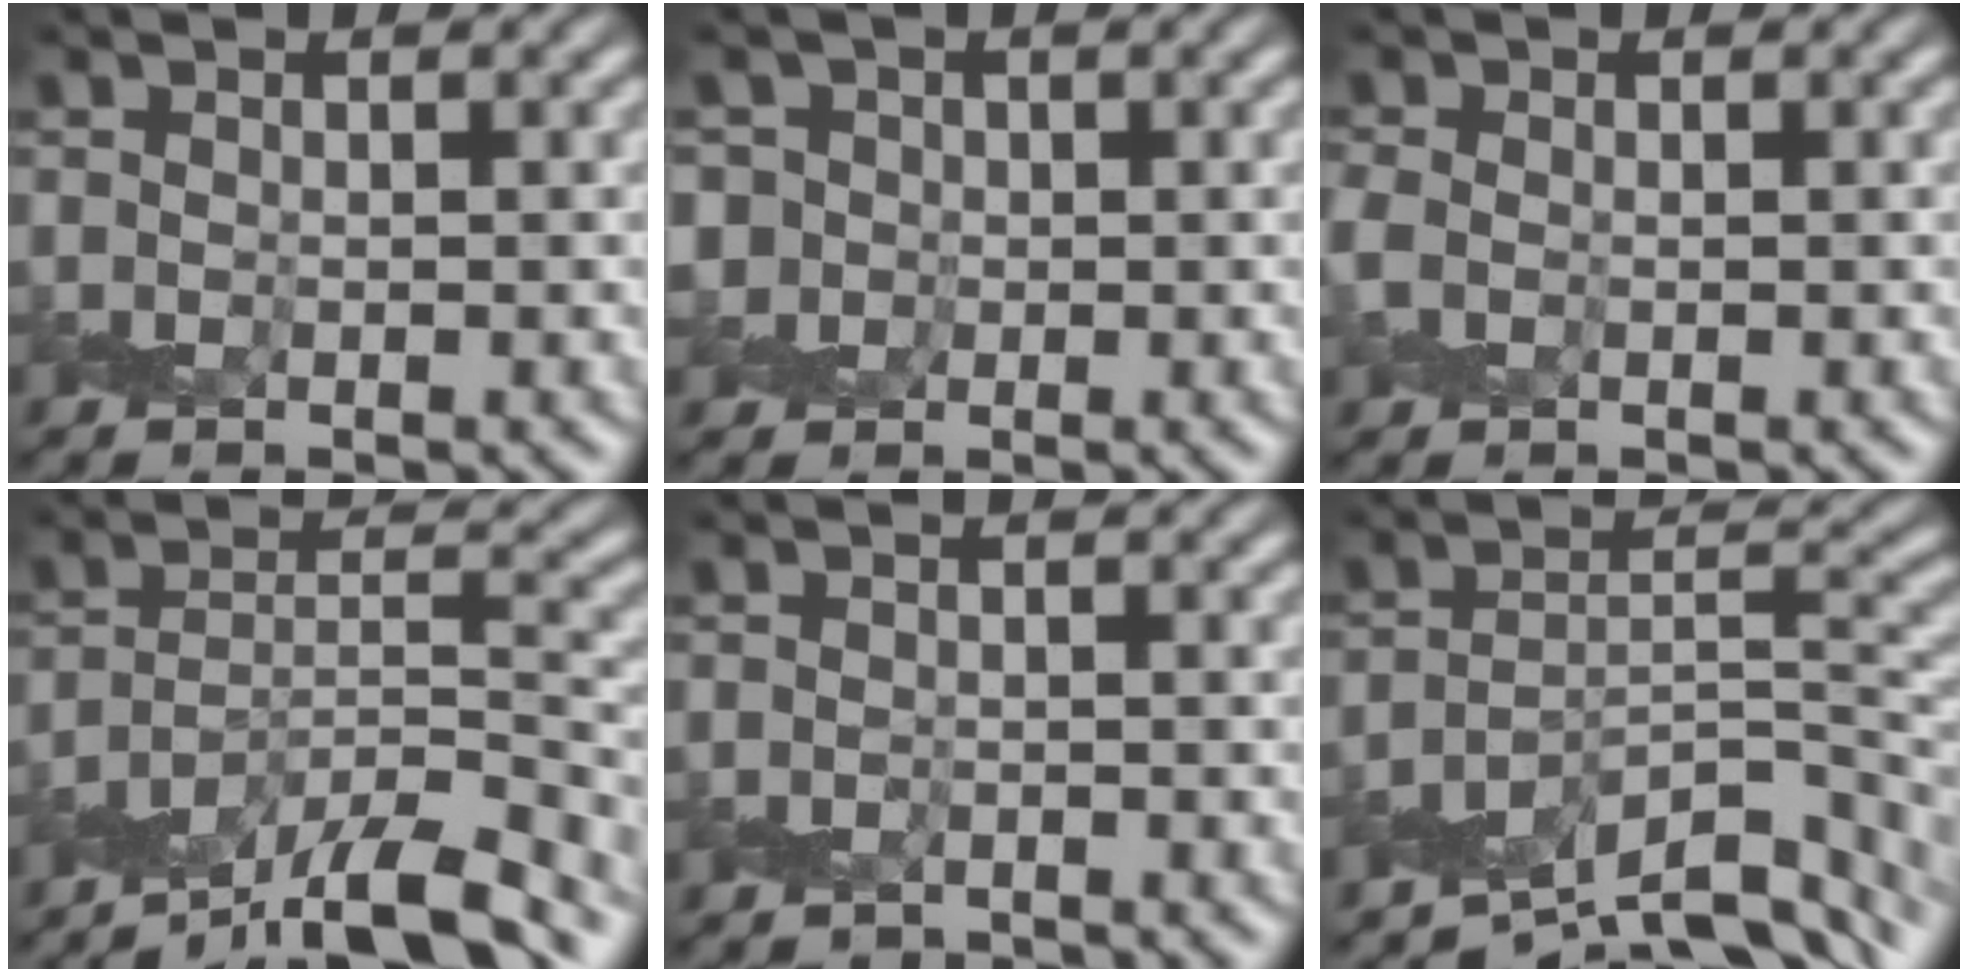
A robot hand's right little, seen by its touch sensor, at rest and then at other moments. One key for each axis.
{"total": 3.6, "fx": 0.7, "fy": 3.5, "fz": 0.6, "tx": 0.009, "ty": 0.026, "tz": -0.013}
{"total": 1.2, "fx": -0.3, "fy": 1.0, "fz": 0.7, "tx": -0.020, "ty": -0.003, "tz": -0.011}
{"total": 12.1, "fx": -10.0, "fy": 3.0, "fz": 6.1, "tx": -0.106, "ty": 0.008, "tz": -0.157}
{"total": 1.2, "fx": -1.1, "fy": 0.4, "fz": 0.1, "tx": 0.001, "ty": -0.002, "tz": -0.021}
{"total": 9.0, "fx": -7.0, "fy": 2.8, "fz": 5.0, "tx": -0.068, "ty": -0.006, "tz": -0.119}